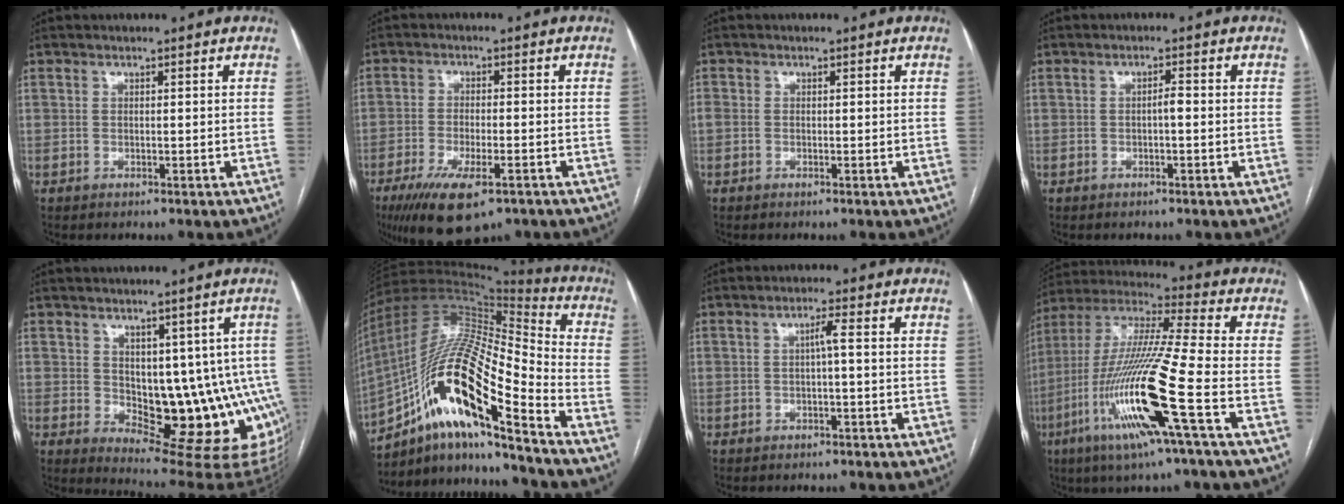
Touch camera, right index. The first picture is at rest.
{"total": 10.9, "force": [-6.8, 3.2, 7.9], "torque": [-0.141, -0.022, -0.106]}
{"total": 0.7, "force": [0.0, 0.6, 0.2], "torque": [-0.004, 0.010, 0.002]}
{"total": 1.4, "force": [-0.3, 0.3, 1.3], "torque": [-0.021, 0.003, -0.005]}
{"total": 13.5, "force": [0.1, 7.5, 11.3], "torque": [-0.125, 0.001, 0.019]}
{"total": 21.7, "force": [-11.2, 3.7, 18.2], "torque": [-0.369, 0.006, -0.197]}
{"total": 1.7, "force": [0.0, -0.1, 1.7], "torque": [-0.027, 0.004, 0.001]}
{"total": 19.4, "force": [-7.0, -0.4, 18.0], "torque": [-0.384, -0.025, -0.143]}